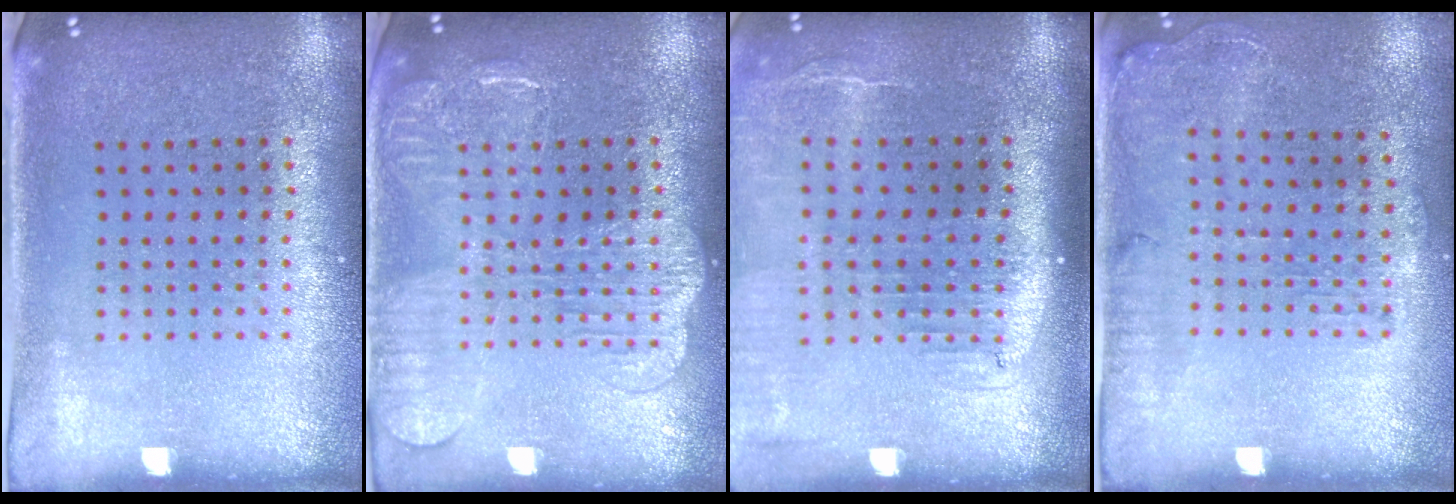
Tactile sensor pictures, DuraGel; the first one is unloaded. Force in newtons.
{"total": 2.3, "press": 2.2, "slide": 0.4}
{"total": 2.1, "press": 1.7, "slide": 1.2}
{"total": 1.3, "press": 1.2, "slide": 0.5}